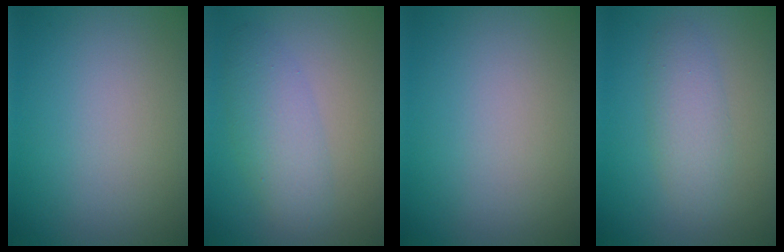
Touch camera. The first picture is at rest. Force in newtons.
{"total": 3.5, "press": 3.5, "slide": 0.1}
{"total": 0.0}
{"total": 2.7, "press": 2.7, "slide": 0.0}